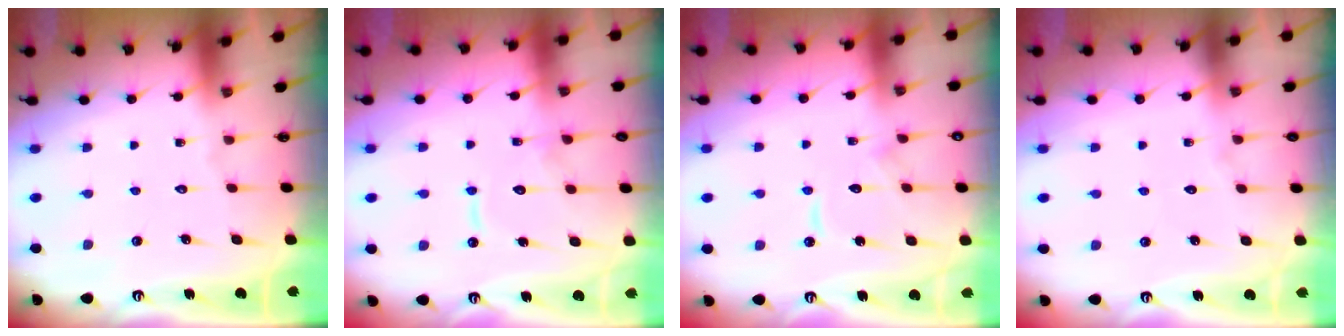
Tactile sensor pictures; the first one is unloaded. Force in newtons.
{"total": 10.2, "press": 10.1, "slide": 1.0}
{"total": 9.4, "press": 9.4, "slide": 0.8}
{"total": 3.8, "press": 3.8, "slide": 0.3}